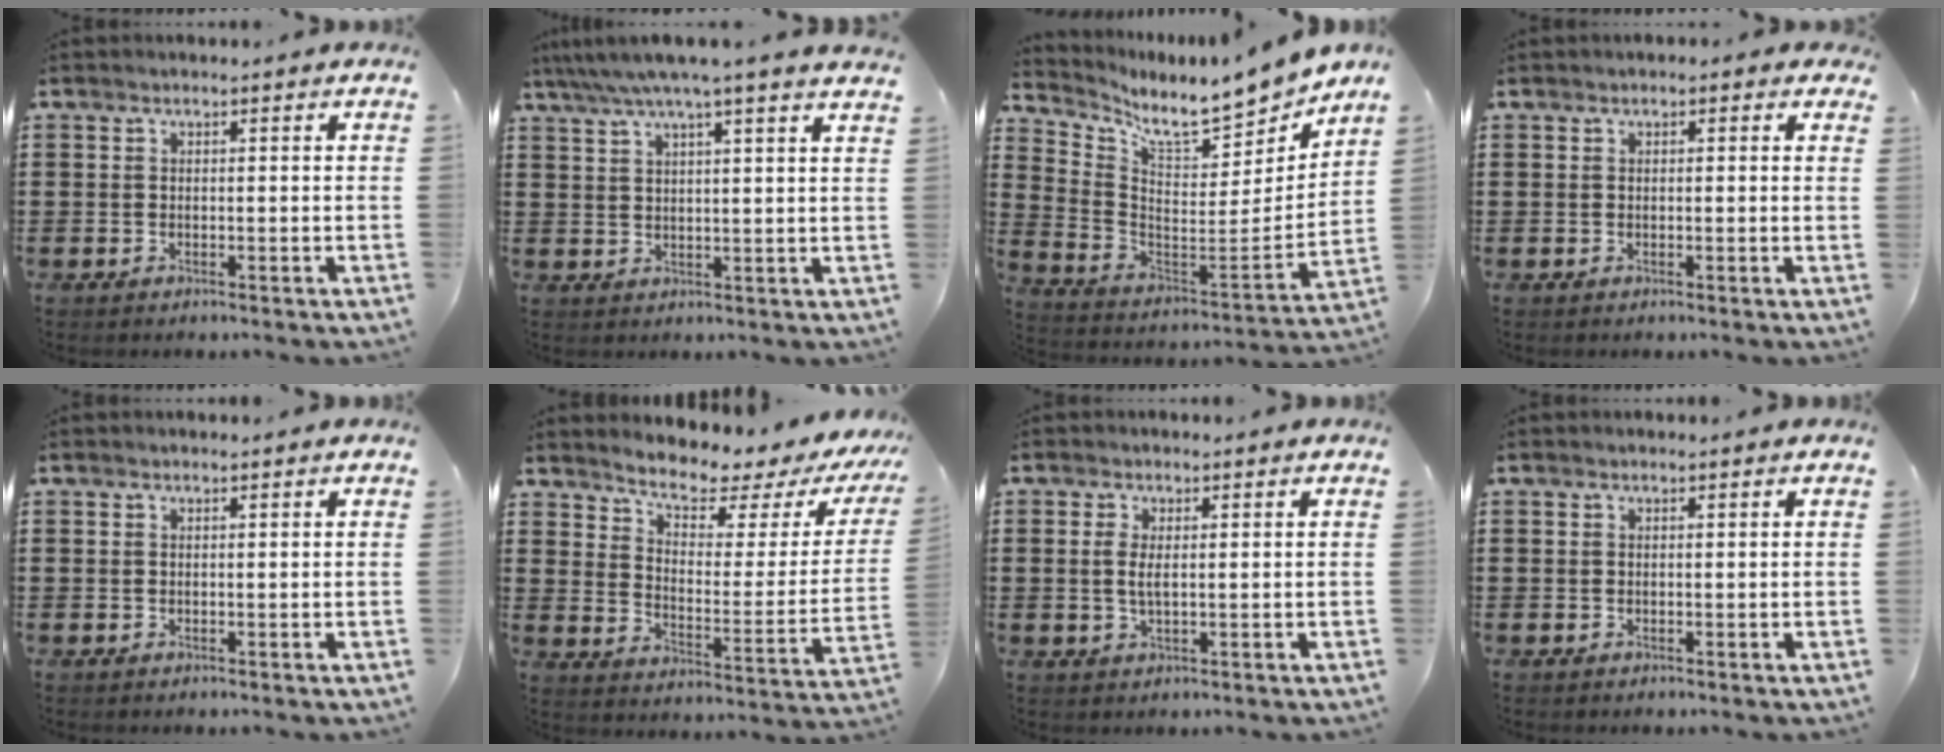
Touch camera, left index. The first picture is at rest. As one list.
[{"total": 5.1, "force": [4.1, -0.5, 3.0], "torque": [-0.071, -0.014, 0.069]}, {"total": 8.2, "force": [7.5, 1.1, 3.2], "torque": [-0.086, -0.069, 0.121]}, {"total": 0.7, "force": [0.2, 0.5, 0.4], "torque": [-0.009, 0.006, 0.002]}, {"total": 0.0}, {"total": 4.8, "force": [4.2, 1.3, 1.9], "torque": [-0.055, -0.036, 0.064]}, {"total": 2.5, "force": [0.4, 0.9, 2.3], "torque": [-0.054, 0.000, 0.003]}, {"total": 0.0}]